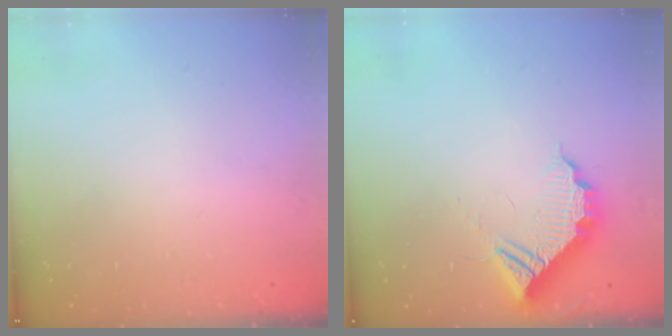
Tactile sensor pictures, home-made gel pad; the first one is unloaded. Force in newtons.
{"total": 10.1, "press": 10.1, "slide": 0.7}